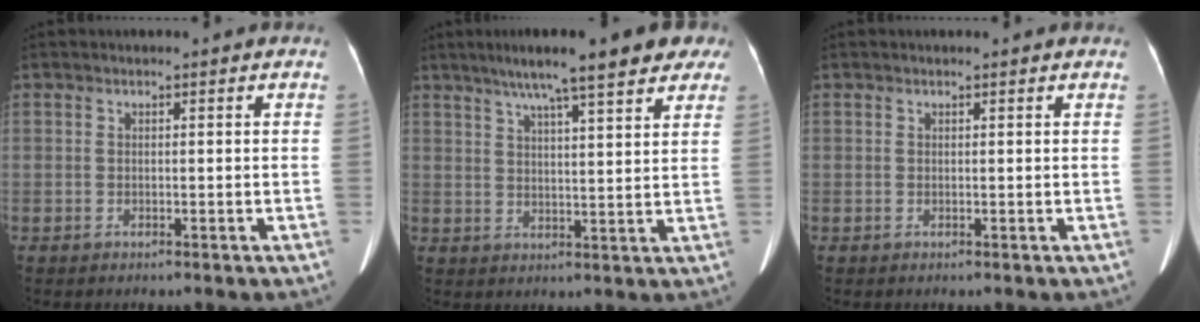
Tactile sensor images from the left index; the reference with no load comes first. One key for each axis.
{"total": 15.3, "fx": 11.2, "fy": 2.6, "fz": 10.0, "tx": -0.149, "ty": 0.037, "tz": 0.147}
{"total": 0.9, "fx": 0.9, "fy": 0.1, "fz": 0.2, "tx": -0.010, "ty": 0.010, "tz": 0.010}